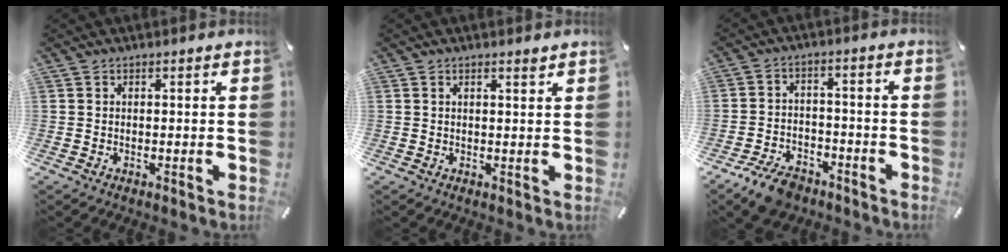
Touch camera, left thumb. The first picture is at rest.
{"total": 1.4, "force": [1.1, 0.2, 0.9], "torque": [-0.017, -0.002, 0.019]}
{"total": 7.5, "force": [-5.6, 4.0, 3.0], "torque": [-0.048, 0.036, -0.102]}